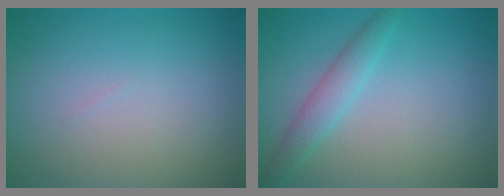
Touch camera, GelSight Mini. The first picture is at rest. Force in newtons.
{"total": 2.4, "press": 2.4, "slide": 0.0}